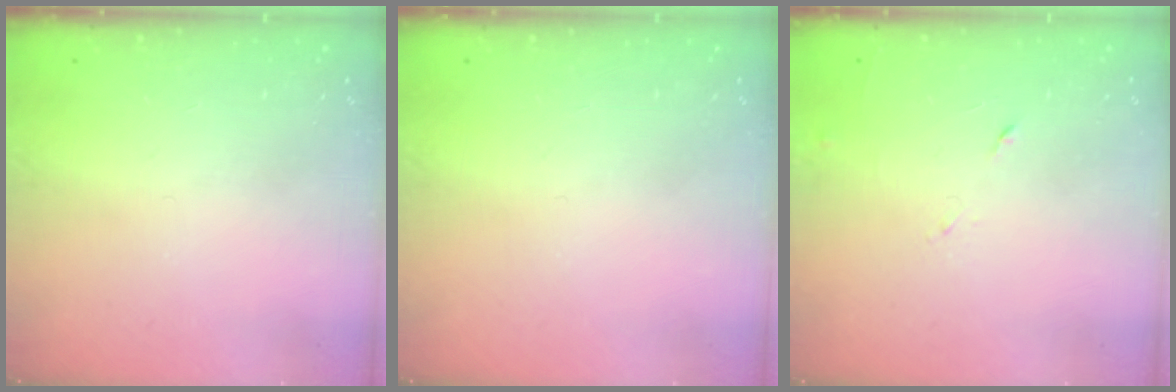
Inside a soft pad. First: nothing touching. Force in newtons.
{"total": 0.0}
{"total": 3.9, "press": 3.8, "slide": 0.8}